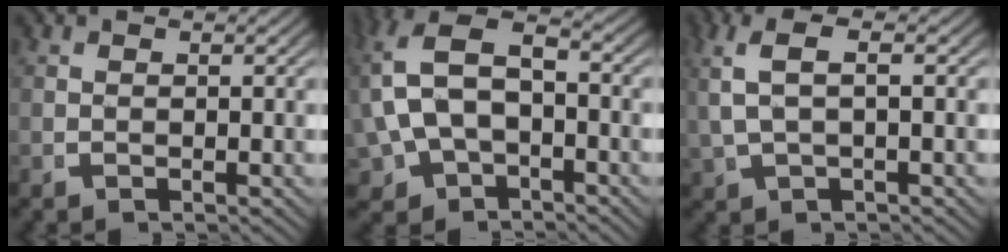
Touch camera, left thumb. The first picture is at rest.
{"total": 9.3, "force": [-0.8, 6.8, 6.3], "torque": [-0.157, -0.031, 0.002]}
{"total": 4.2, "force": [1.0, 1.9, 3.7], "torque": [-0.097, 0.005, 0.027]}